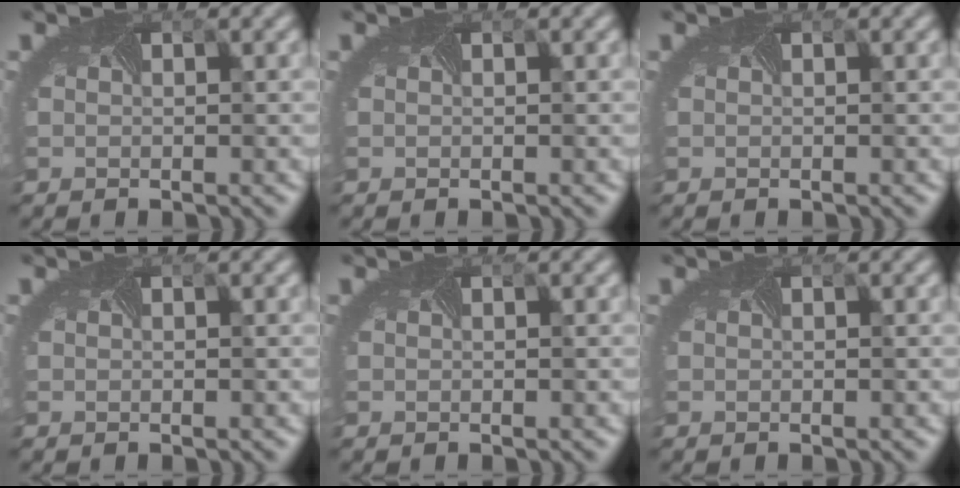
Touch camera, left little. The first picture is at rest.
{"total": 0.0}
{"total": 0.0}
{"total": 0.0}
{"total": 0.0}
{"total": 0.0}